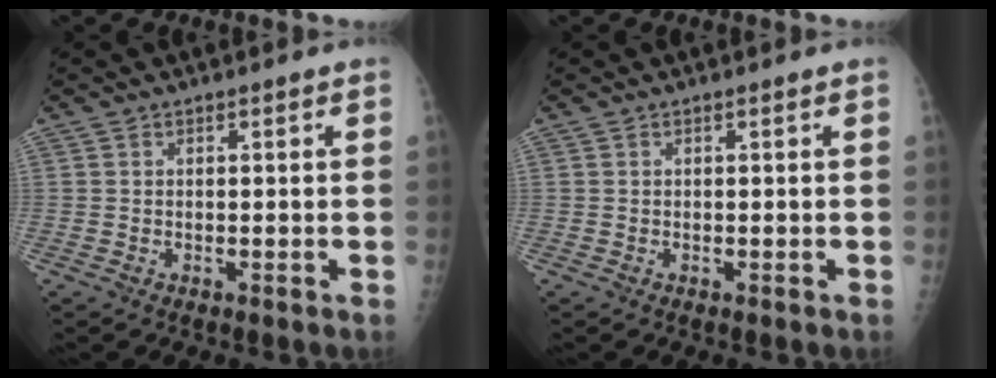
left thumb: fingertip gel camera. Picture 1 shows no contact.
{"total": 0.0}